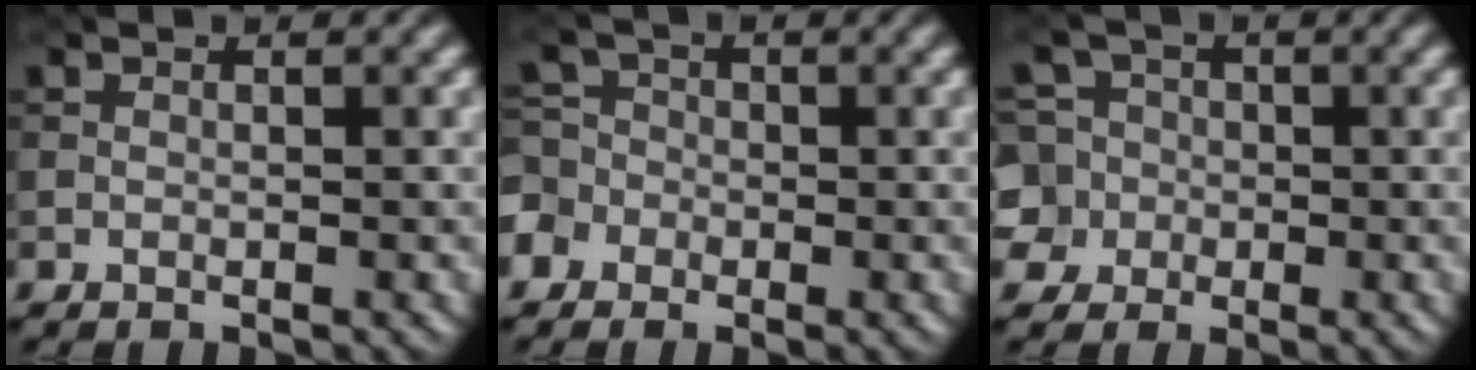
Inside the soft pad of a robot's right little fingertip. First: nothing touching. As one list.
[{"total": 5.0, "force": [-2.7, 4.1, 0.8], "torque": [-0.014, 0.009, -0.072]}, {"total": 6.4, "force": [-1.0, 6.1, 1.5], "torque": [-0.040, 0.029, -0.056]}]